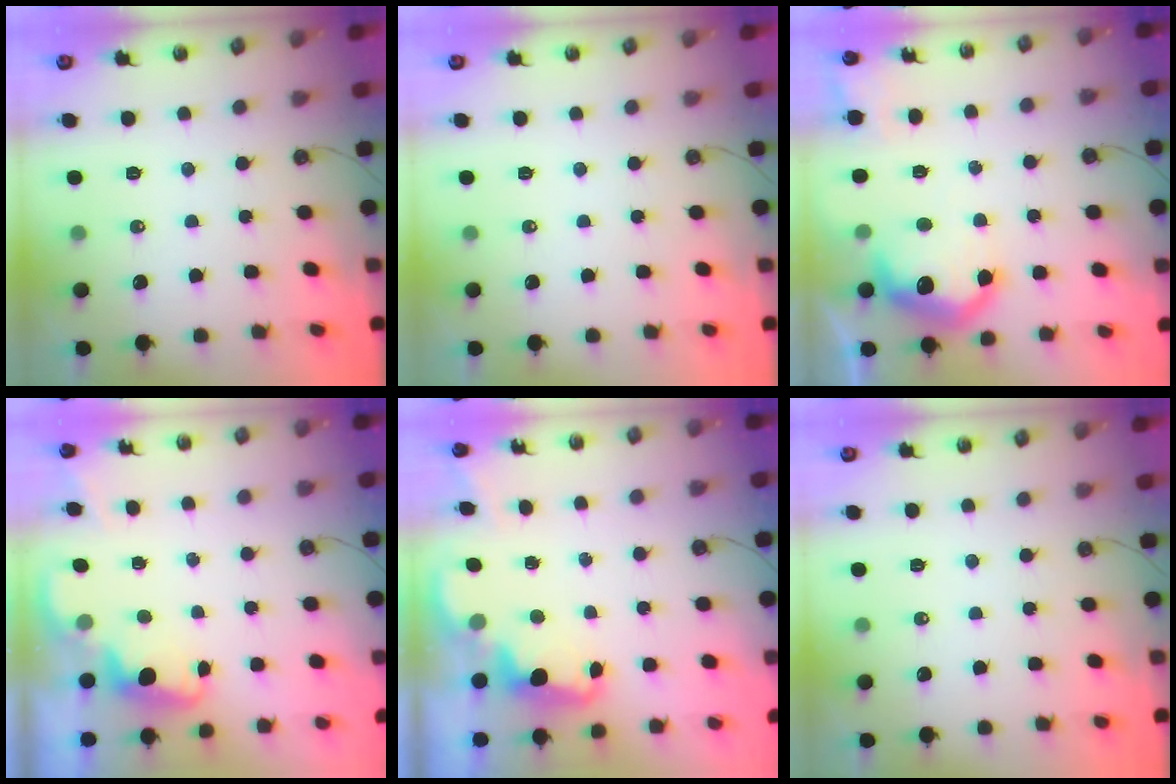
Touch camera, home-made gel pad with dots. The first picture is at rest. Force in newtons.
{"total": 0.0}
{"total": 13.8, "press": 13.7, "slide": 0.8}
{"total": 2.5, "press": 2.4, "slide": 0.7}
{"total": 2.3, "press": 2.2, "slide": 0.7}
{"total": 0.0}